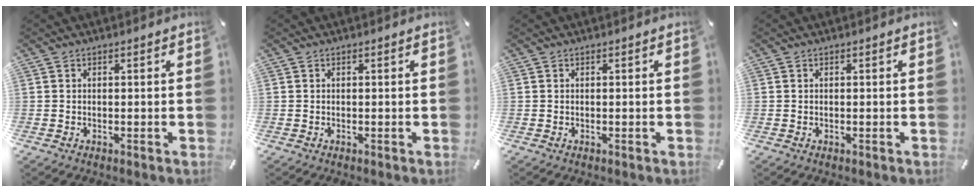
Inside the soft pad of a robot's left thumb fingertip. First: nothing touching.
{"total": 0.0}
{"total": 0.0}
{"total": 0.0}